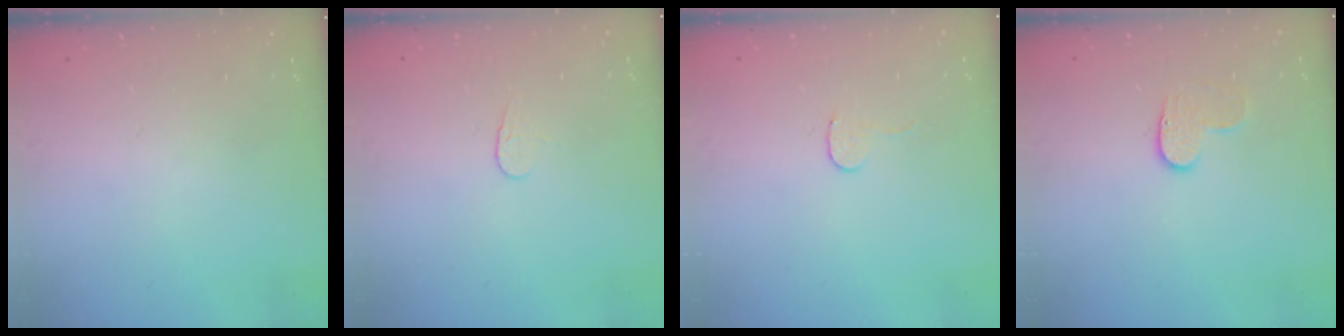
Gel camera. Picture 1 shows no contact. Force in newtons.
{"total": 4.3, "press": 4.3, "slide": 0.3}
{"total": 4.1, "press": 4.1, "slide": 0.3}
{"total": 5.1, "press": 5.1, "slide": 0.5}